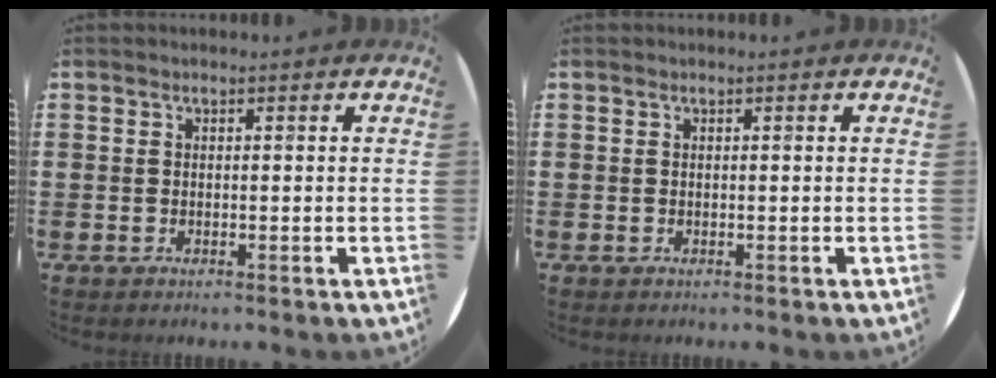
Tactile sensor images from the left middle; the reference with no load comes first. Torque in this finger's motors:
{"motor_torque": [0.18, -0.15, 0.00, 0.02]}